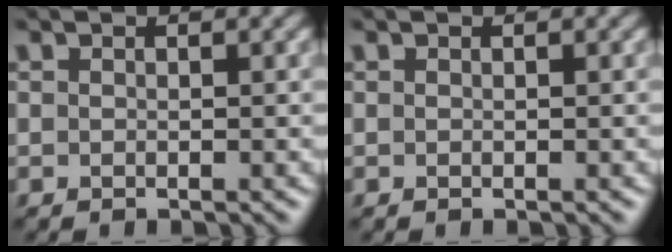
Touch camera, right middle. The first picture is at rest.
{"total": 0.0}